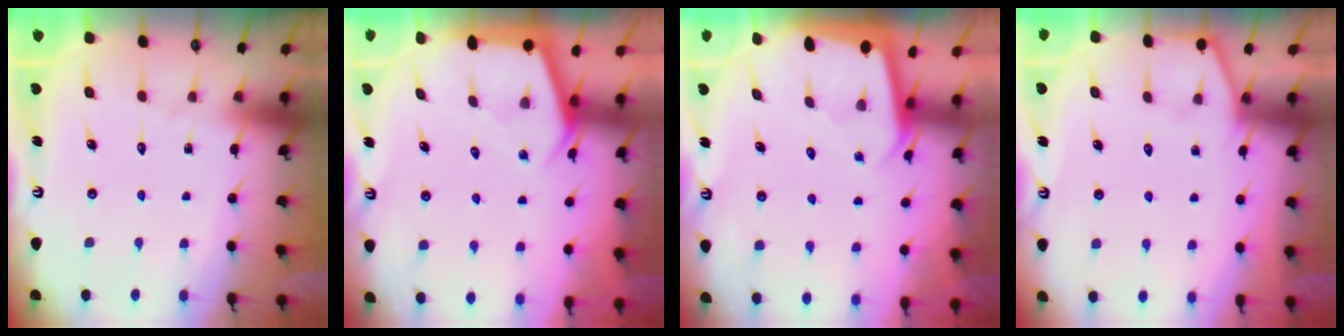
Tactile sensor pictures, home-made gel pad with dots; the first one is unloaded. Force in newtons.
{"total": 2.9, "press": 2.8, "slide": 0.4}
{"total": 1.8, "press": 1.8, "slide": 0.1}
{"total": 1.5, "press": 1.4, "slide": 0.2}